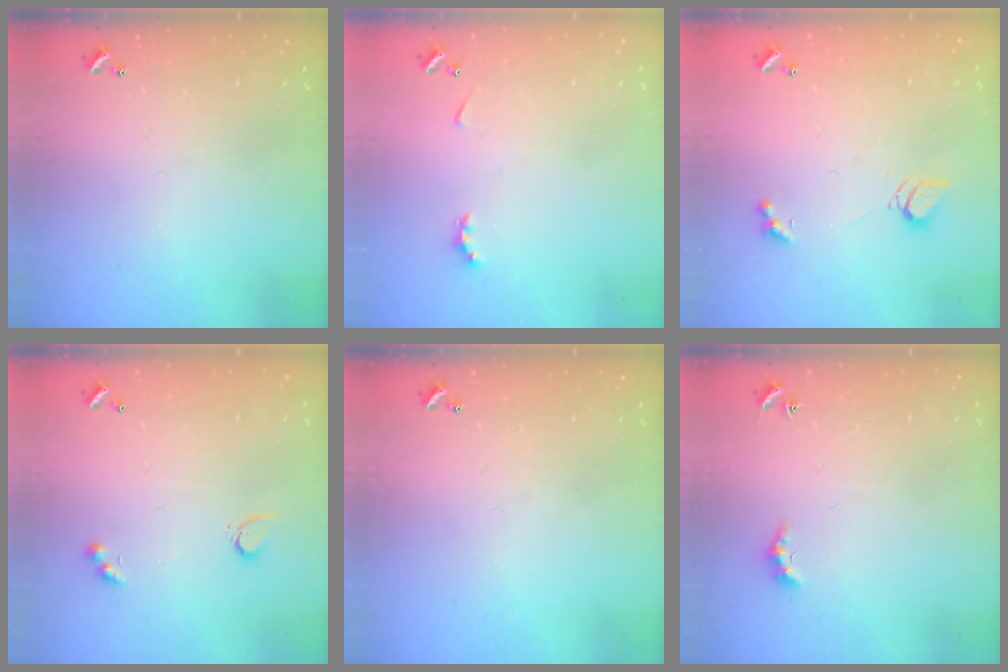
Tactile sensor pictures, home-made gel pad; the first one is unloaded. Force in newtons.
{"total": 2.9, "press": 2.8, "slide": 0.6}
{"total": 2.5, "press": 2.5, "slide": 0.6}
{"total": 2.9, "press": 2.6, "slide": 1.3}
{"total": 0.0}
{"total": 2.4, "press": 2.4, "slide": 0.6}